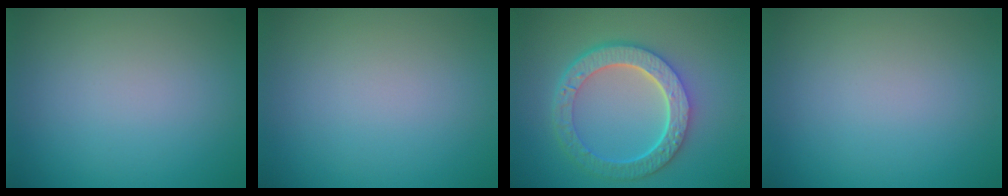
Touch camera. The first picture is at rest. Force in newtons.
{"total": 0.0}
{"total": 6.3, "press": 4.9, "slide": 4.0}
{"total": 0.0}